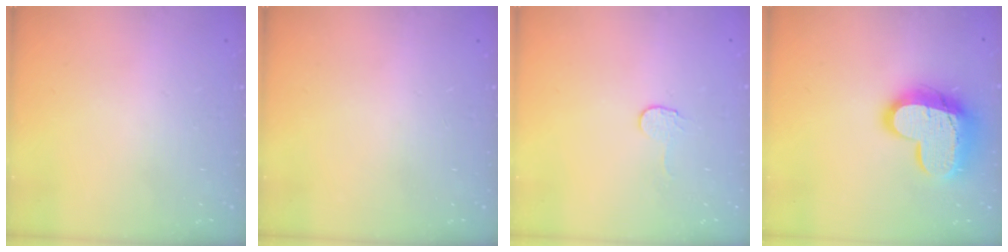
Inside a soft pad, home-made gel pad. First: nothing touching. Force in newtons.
{"total": 0.0}
{"total": 2.9, "press": 2.9, "slide": 0.3}
{"total": 16.4, "press": 16.3, "slide": 1.5}